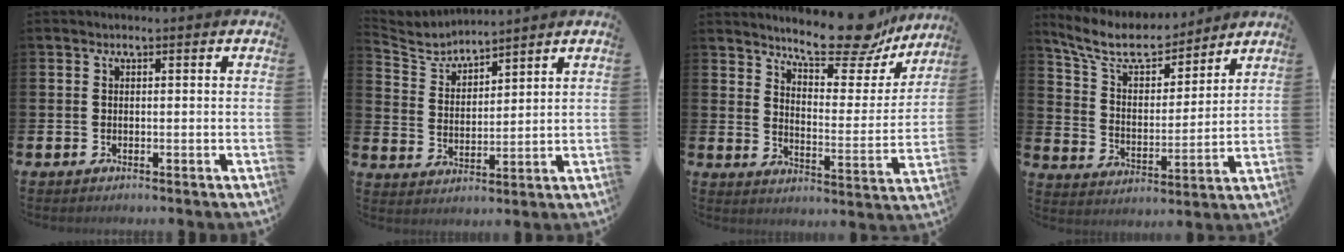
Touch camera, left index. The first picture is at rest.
{"total": 4.4, "force": [4.4, 0.6, 0.0], "torque": [-0.026, -0.030, 0.077]}
{"total": 12.7, "force": [10.9, 3.3, 5.7], "torque": [-0.101, -0.066, 0.189]}
{"total": 9.4, "force": [8.4, 2.8, 3.1], "torque": [-0.097, -0.050, 0.149]}